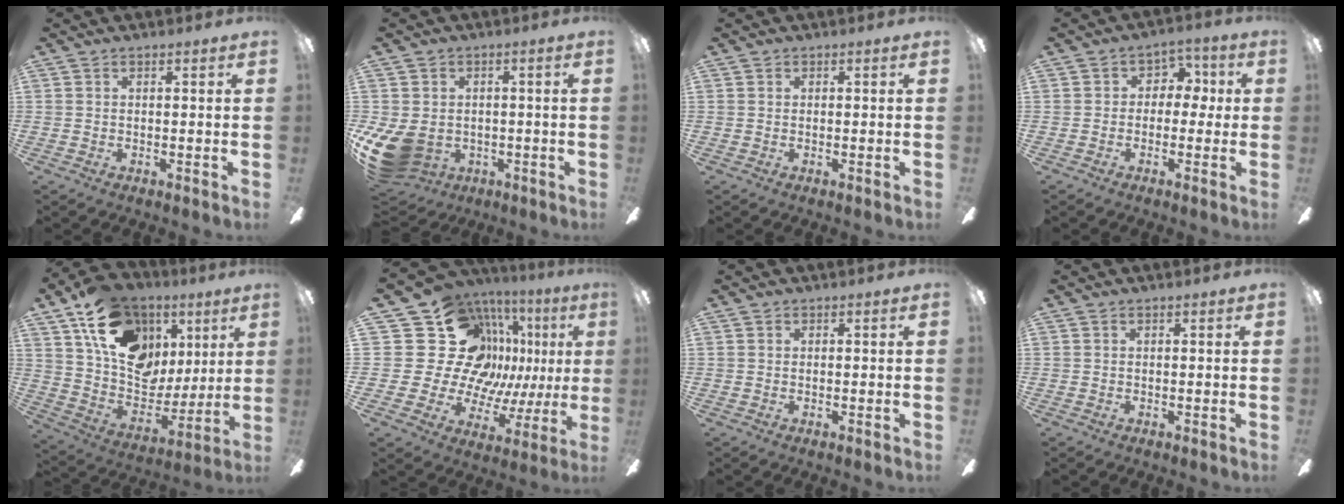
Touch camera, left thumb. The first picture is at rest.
{"total": 11.1, "force": [-3.2, 8.6, 6.2], "torque": [-0.149, 0.006, -0.055]}
{"total": 0.0}
{"total": 5.2, "force": [-0.3, 4.6, 2.3], "torque": [-0.027, 0.015, -0.010]}
{"total": 21.6, "force": [10.2, 15.1, 11.5], "torque": [-0.200, -0.035, 0.196]}
{"total": 24.5, "force": [8.2, 18.1, 14.3], "torque": [-0.301, -0.065, 0.189]}
{"total": 0.0}
{"total": 0.0}